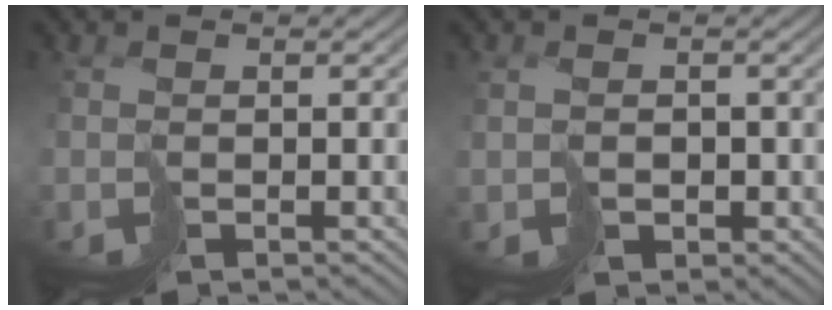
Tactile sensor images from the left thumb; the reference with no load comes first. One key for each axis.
{"total": 2.8, "fx": -0.3, "fy": 2.7, "fz": 0.7, "tx": -0.018, "ty": -0.006, "tz": -0.005}